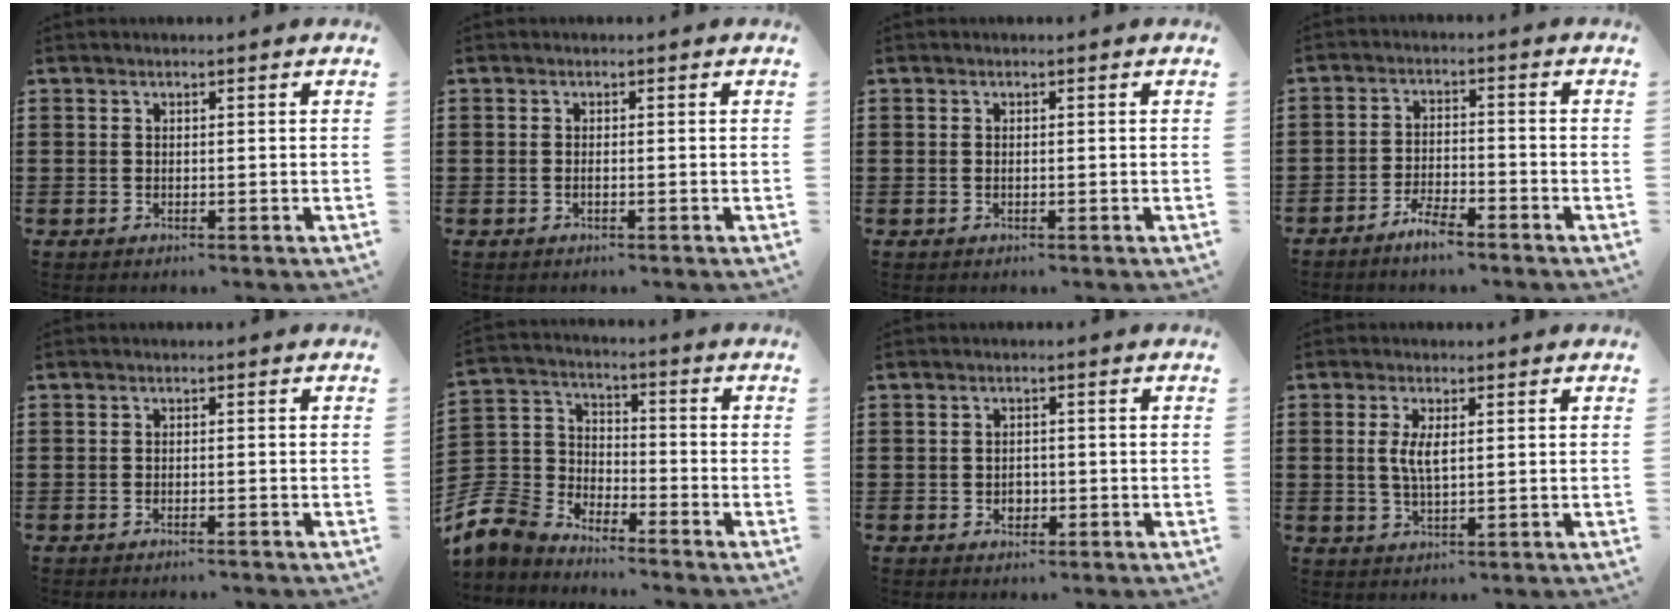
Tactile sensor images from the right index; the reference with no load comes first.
{"total": 0.5, "force": [-0.3, 0.0, 0.5], "torque": [-0.009, -0.002, -0.005]}
{"total": 0.0}
{"total": 3.7, "force": [-3.3, 0.8, 1.5], "torque": [-0.042, 0.006, -0.068]}
{"total": 0.9, "force": [-0.8, -0.1, 0.1], "torque": [-0.004, 0.000, -0.017]}
{"total": 6.5, "force": [-5.5, 3.5, 0.6], "torque": [-0.063, -0.006, -0.123]}
{"total": 1.7, "force": [-0.5, 1.3, 0.9], "torque": [-0.020, 0.003, -0.012]}
{"total": 3.7, "force": [0.6, 1.2, 3.4], "torque": [-0.069, 0.004, 0.008]}